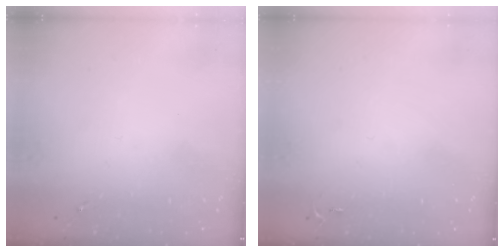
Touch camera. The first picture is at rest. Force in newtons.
{"total": 2.6, "press": 2.6, "slide": 0.4}